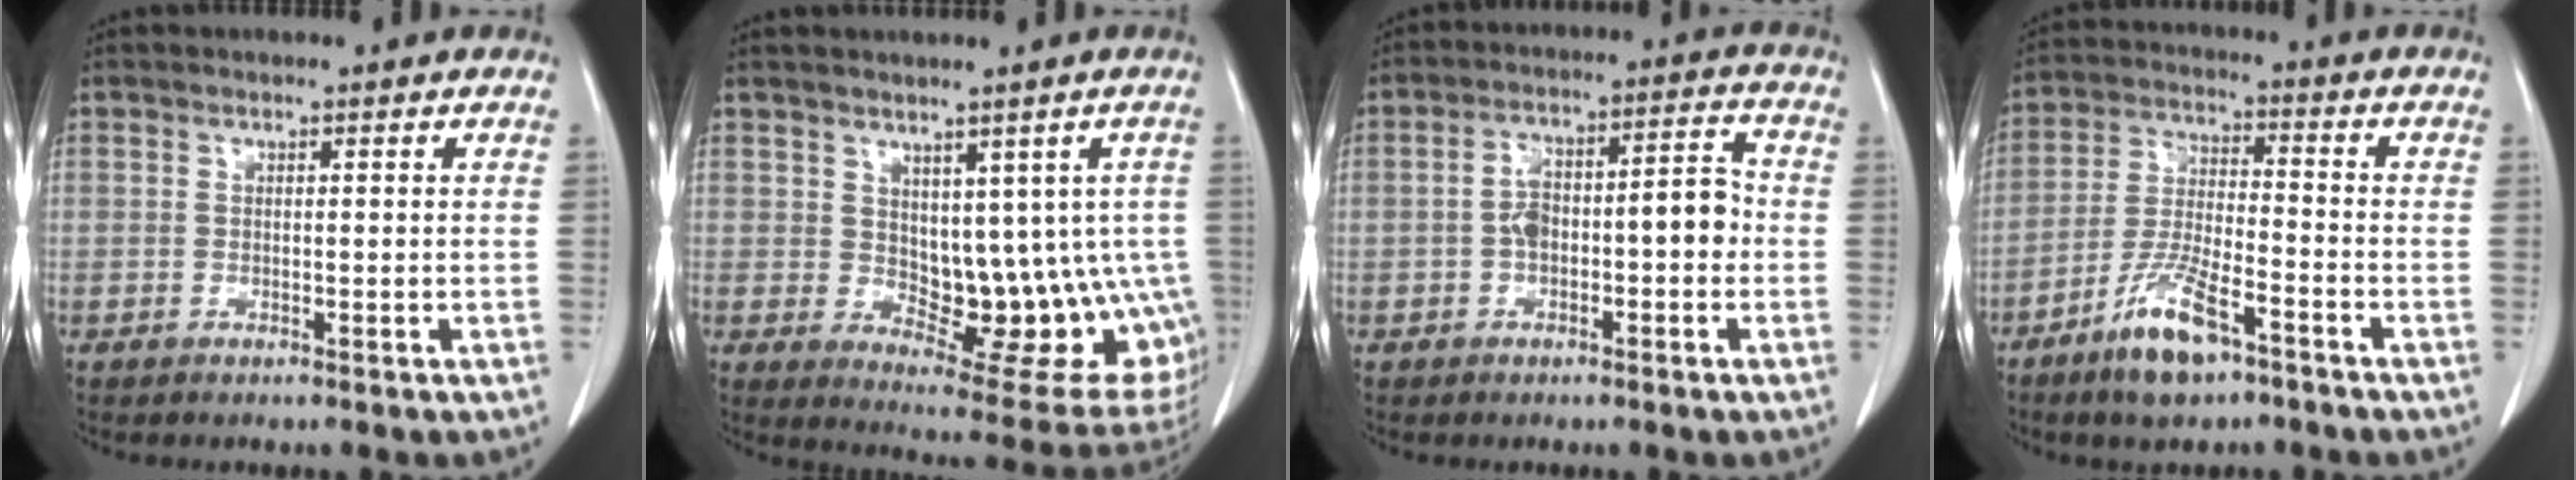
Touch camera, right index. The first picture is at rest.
{"total": 14.4, "force": [-0.1, 7.5, 12.3], "torque": [-0.125, 0.001, 0.020]}
{"total": 8.8, "force": [-1.2, 3.2, 8.1], "torque": [-0.141, 0.041, -0.018]}
{"total": 9.9, "force": [-6.3, 2.4, 7.2], "torque": [-0.147, -0.013, -0.117]}